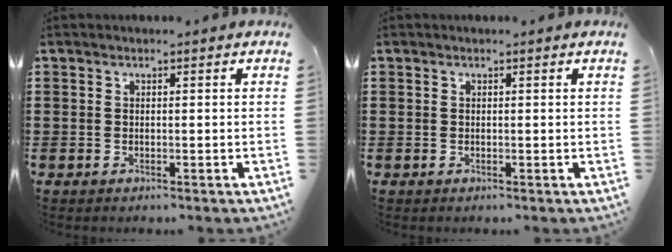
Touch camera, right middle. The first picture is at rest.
{"total": 0.0}